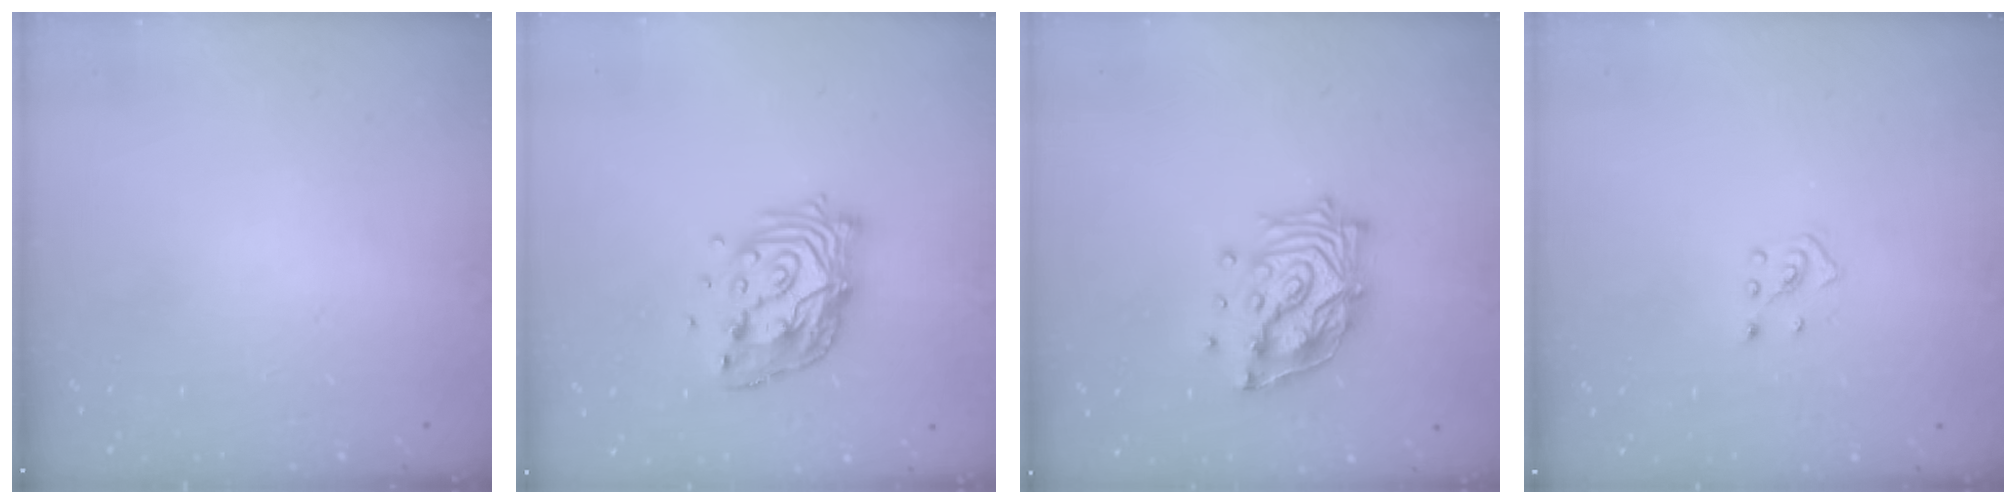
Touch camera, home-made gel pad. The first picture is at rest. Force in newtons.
{"total": 14.4, "press": 14.3, "slide": 1.0}
{"total": 14.1, "press": 14.0, "slide": 1.4}
{"total": 2.5, "press": 2.4, "slide": 0.7}